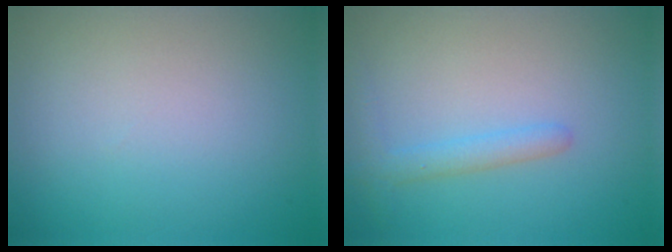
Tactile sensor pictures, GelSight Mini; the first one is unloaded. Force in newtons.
{"total": 2.0, "press": 2.0, "slide": 0.2}